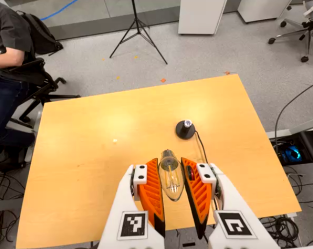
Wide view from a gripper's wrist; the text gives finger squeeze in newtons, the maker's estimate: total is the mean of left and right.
{"total": 11.8, "left": 11.6, "right": 12.0}